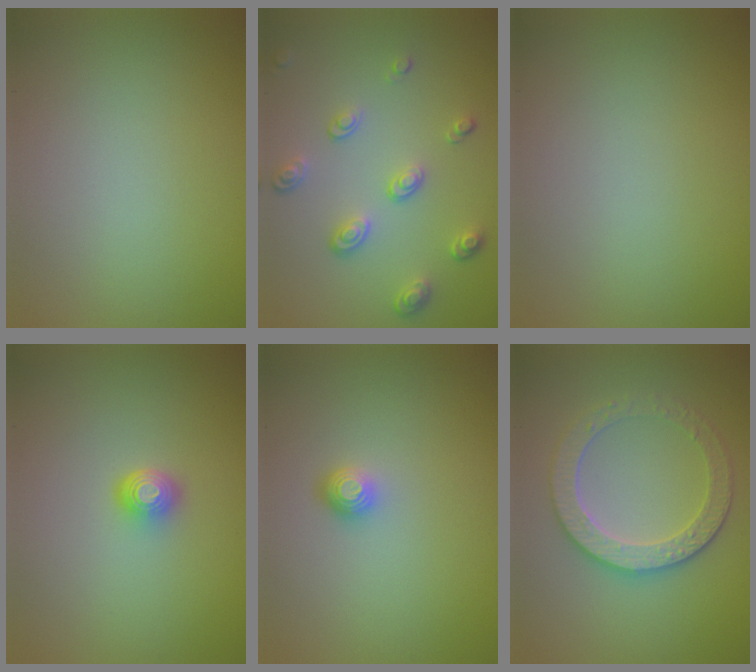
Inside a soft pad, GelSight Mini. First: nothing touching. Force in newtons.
{"total": 3.5, "press": 2.5, "slide": 2.4}
{"total": 0.0}
{"total": 1.6, "press": 1.3, "slide": 1.1}
{"total": 1.2, "press": 1.0, "slide": 0.7}
{"total": 4.2, "press": 3.8, "slide": 1.8}